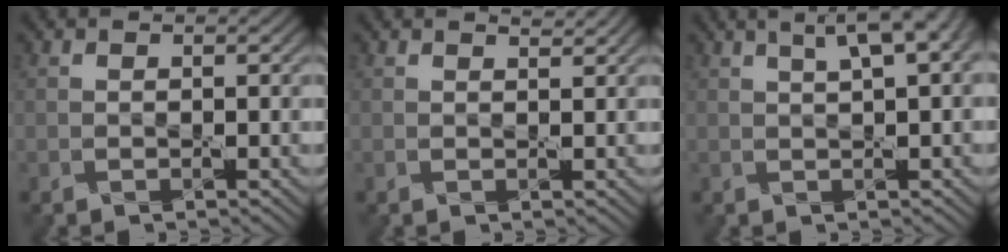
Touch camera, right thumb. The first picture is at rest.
{"total": 0.9, "force": [0.9, -0.1, 0.0], "torque": [-0.005, -0.002, 0.010]}
{"total": 5.4, "force": [2.5, 1.1, 4.7], "torque": [-0.069, 0.024, 0.039]}